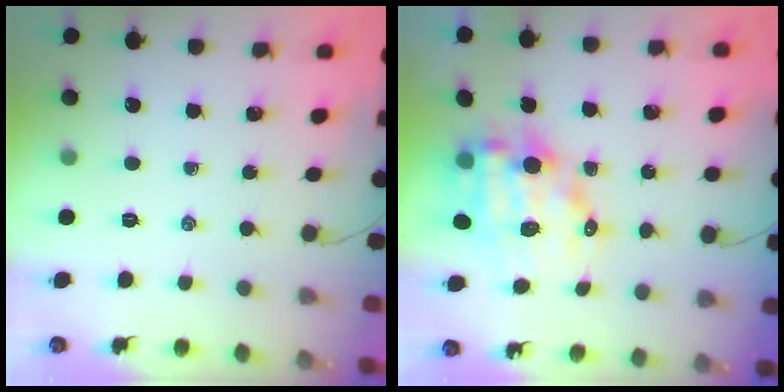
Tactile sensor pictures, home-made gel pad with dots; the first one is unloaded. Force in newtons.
{"total": 12.4, "press": 12.0, "slide": 3.1}